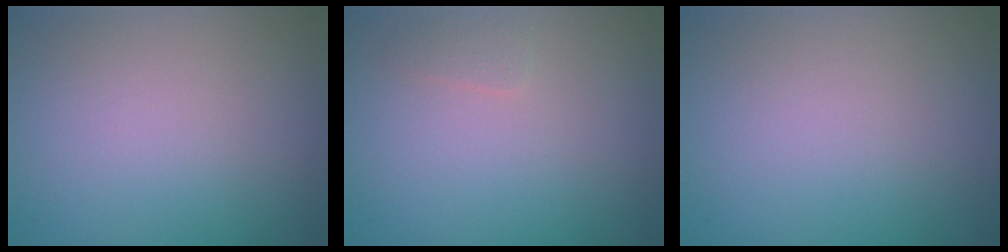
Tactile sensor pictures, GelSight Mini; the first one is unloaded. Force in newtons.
{"total": 0.9, "press": 0.9, "slide": 0.0}
{"total": 0.0}